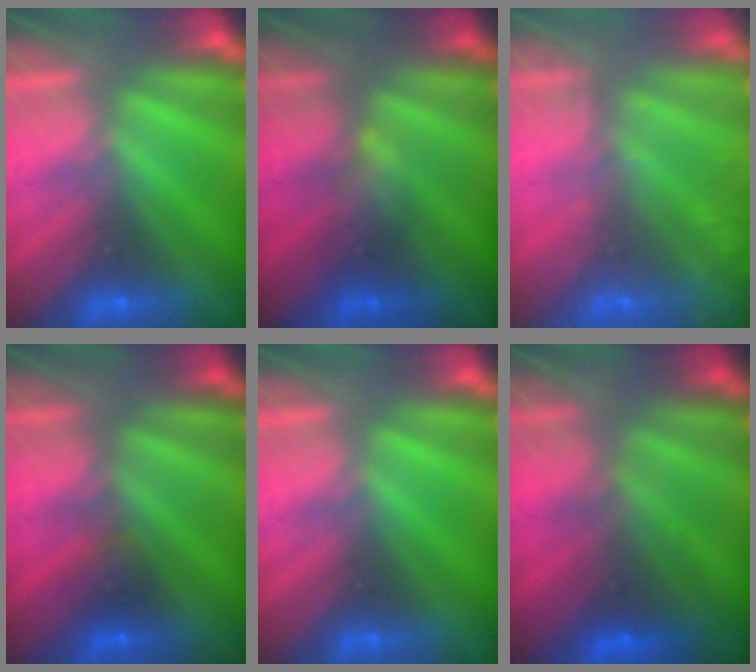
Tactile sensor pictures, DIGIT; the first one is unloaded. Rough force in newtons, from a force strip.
{"total": 2.3}
{"total": 6.4}
{"total": 2.3}
{"total": 0.0}
{"total": 5.6}